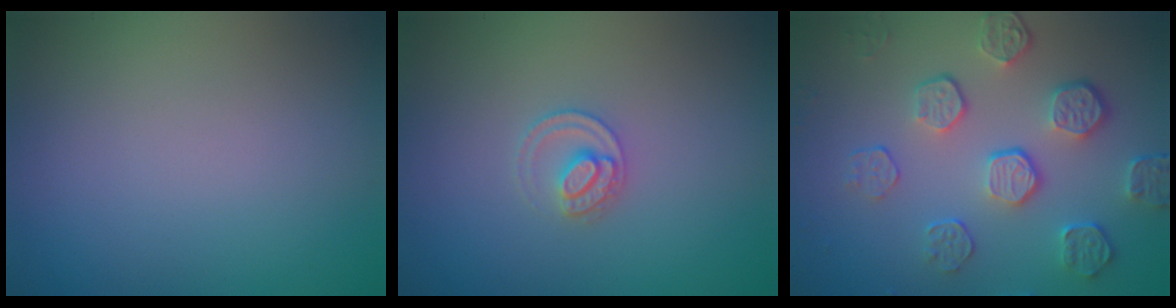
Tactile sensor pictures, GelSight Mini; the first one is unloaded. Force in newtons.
{"total": 2.1, "press": 2.1, "slide": 0.2}
{"total": 5.6, "press": 4.0, "slide": 3.9}